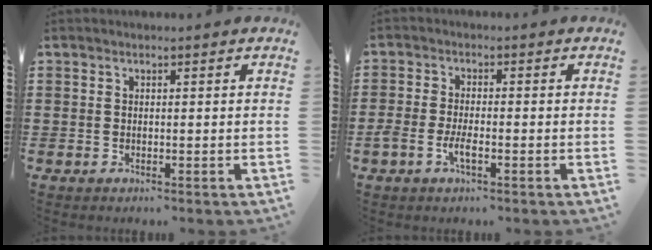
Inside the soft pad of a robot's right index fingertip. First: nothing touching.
{"total": 3.2, "force": [-1.6, 0.9, 2.7], "torque": [-0.065, -0.005, -0.034]}